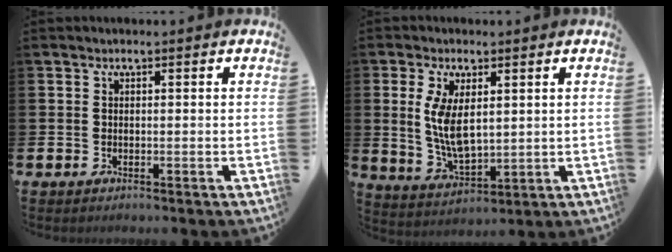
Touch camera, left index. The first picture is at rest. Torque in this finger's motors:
{"motor_torque": [1.56, -0.43, 1.05, 0.21]}